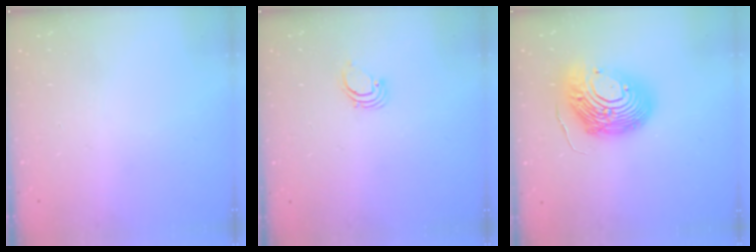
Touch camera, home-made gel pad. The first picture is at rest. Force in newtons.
{"total": 1.9, "press": 1.9, "slide": 0.1}
{"total": 18.0, "press": 17.9, "slide": 1.9}